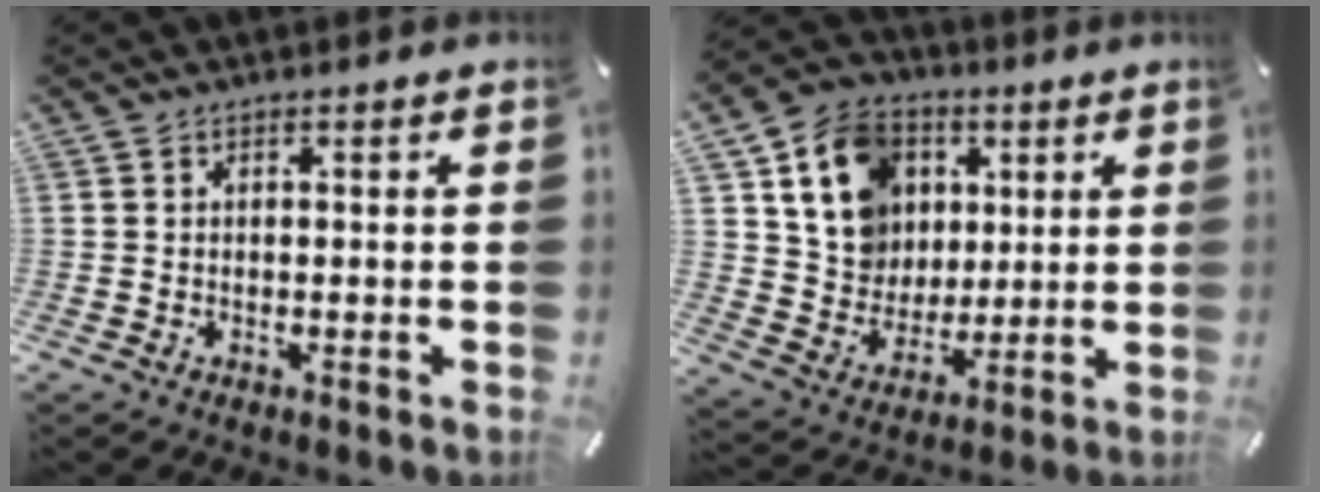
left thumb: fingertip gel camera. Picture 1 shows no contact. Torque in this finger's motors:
{"motor_torque": [0.73, 0.73, 0.93, 0.35, 0.13]}